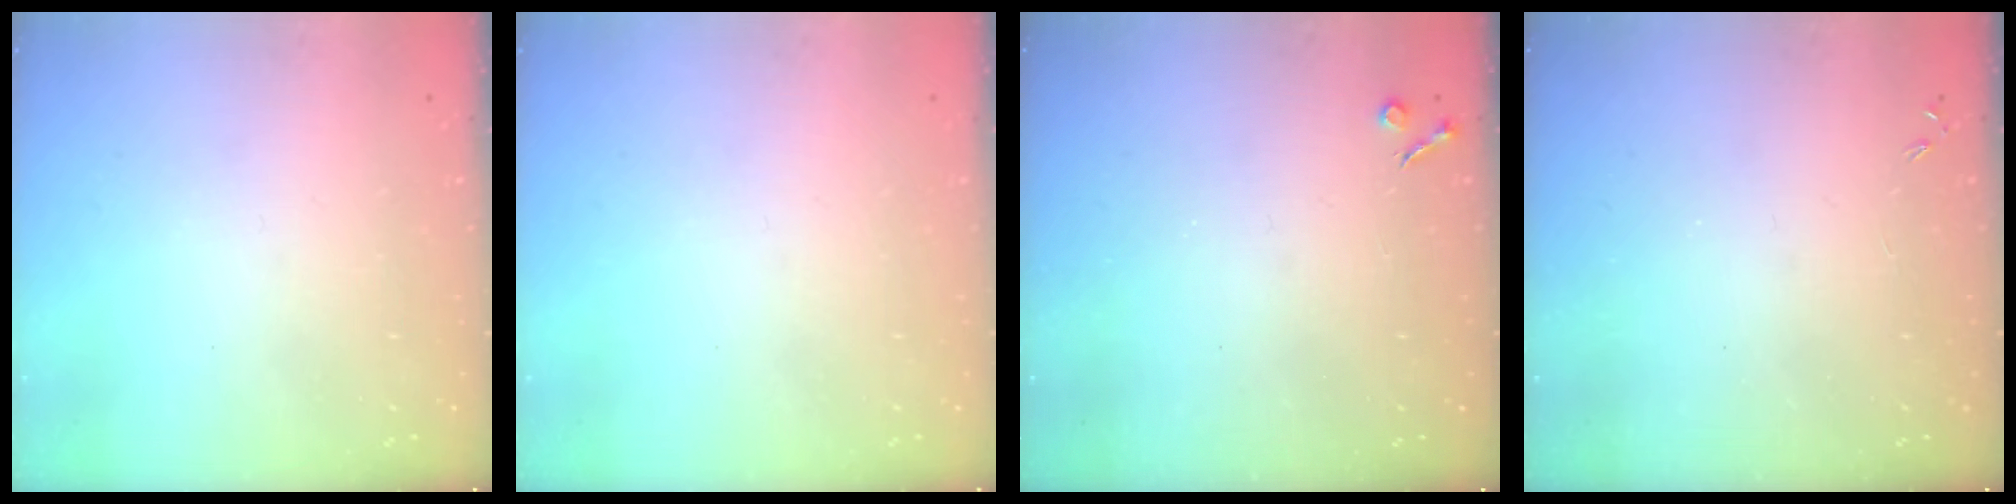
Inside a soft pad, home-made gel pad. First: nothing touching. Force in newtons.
{"total": 0.0}
{"total": 2.7, "press": 2.6, "slide": 0.5}
{"total": 0.0}